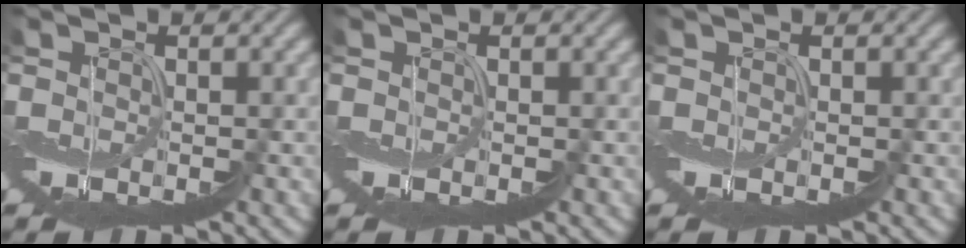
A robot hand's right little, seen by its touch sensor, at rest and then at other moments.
{"total": 0.0}
{"total": 0.0}